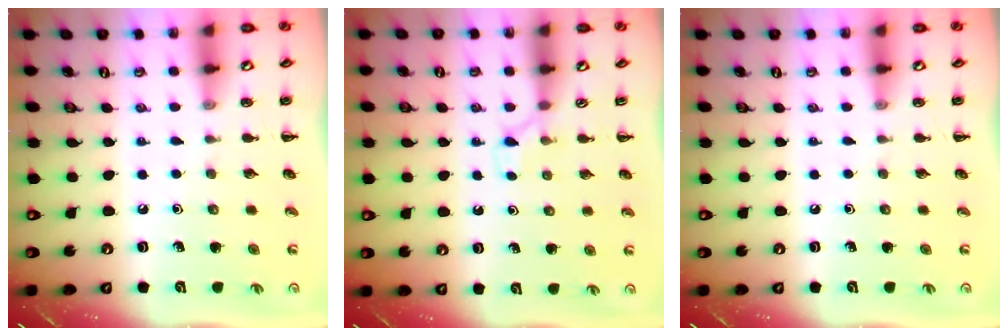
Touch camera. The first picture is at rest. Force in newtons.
{"total": 2.5, "press": 2.3, "slide": 1.0}
{"total": 0.0}